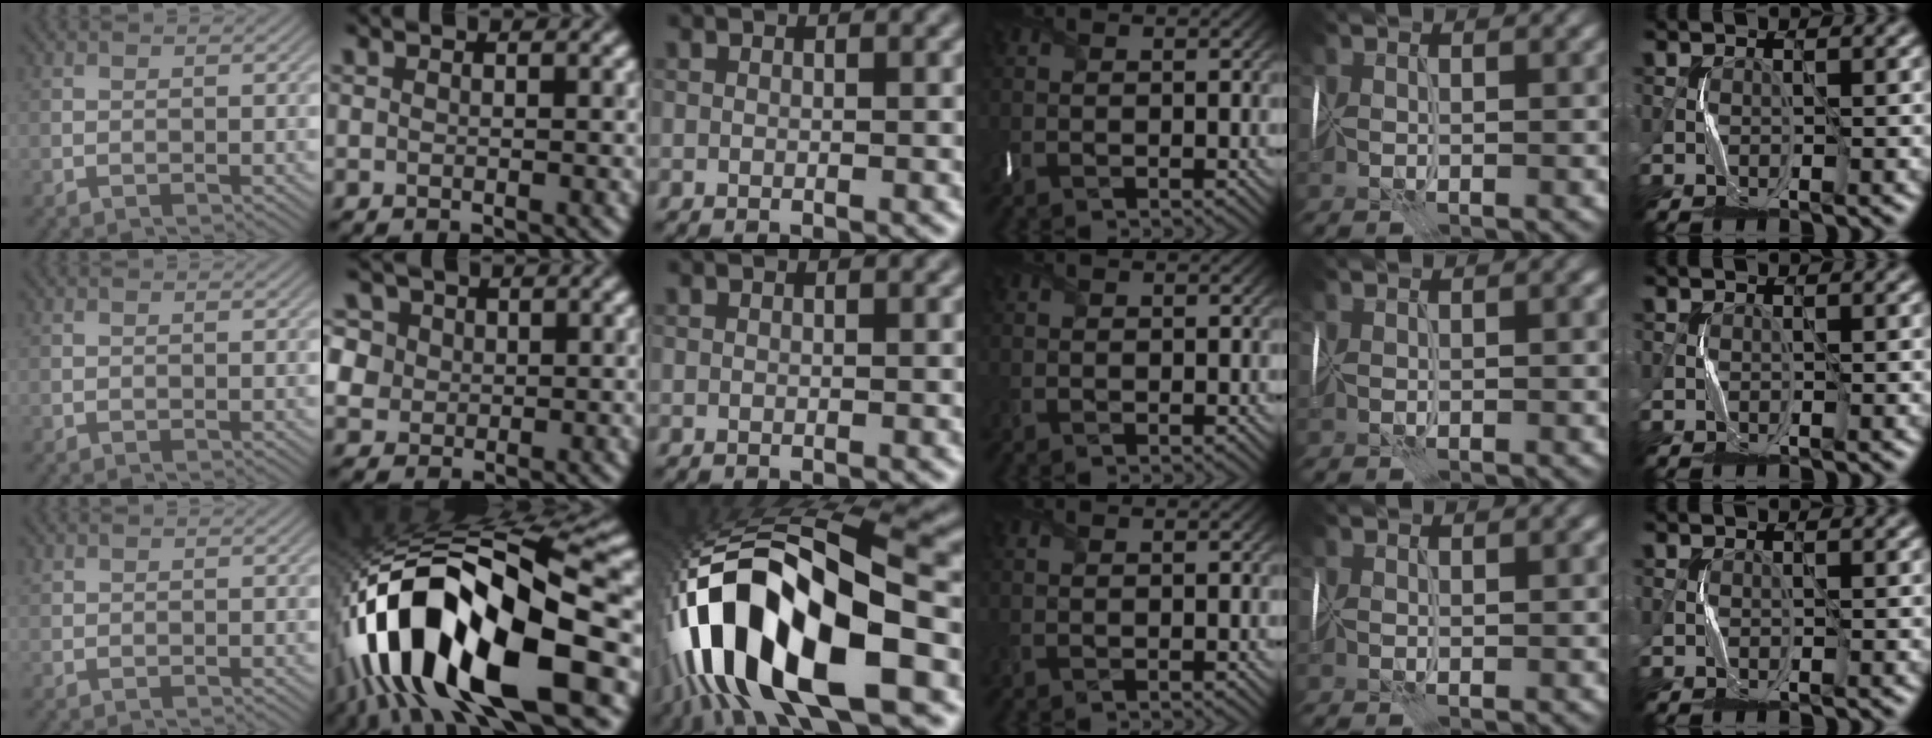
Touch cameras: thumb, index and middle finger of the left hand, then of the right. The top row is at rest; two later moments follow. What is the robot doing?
{"motion": "wrap", "object": "cellophane"}